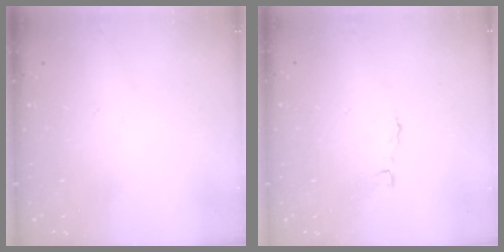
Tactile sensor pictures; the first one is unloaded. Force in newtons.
{"total": 1.9, "press": 1.9, "slide": 0.1}